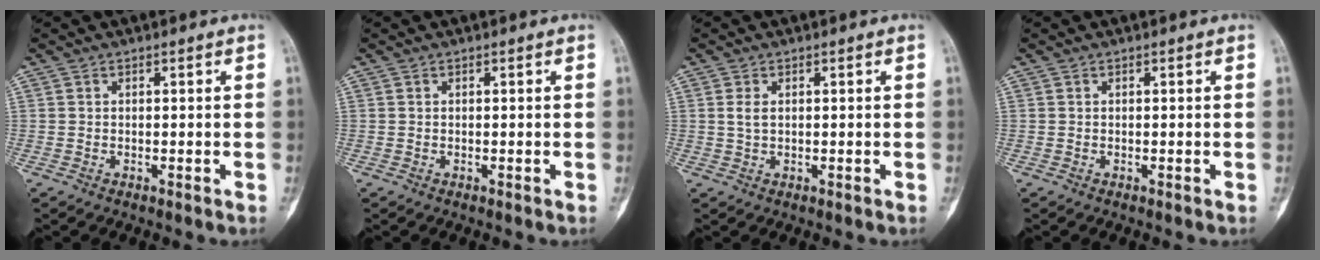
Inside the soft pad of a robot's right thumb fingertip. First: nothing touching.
{"total": 0.0}
{"total": 1.8, "force": [0.4, 0.9, 1.4], "torque": [-0.031, 0.004, 0.011]}
{"total": 0.0}